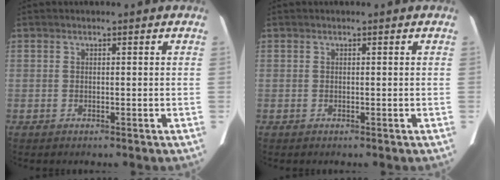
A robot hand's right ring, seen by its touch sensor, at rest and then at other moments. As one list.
[{"total": 0.0}]